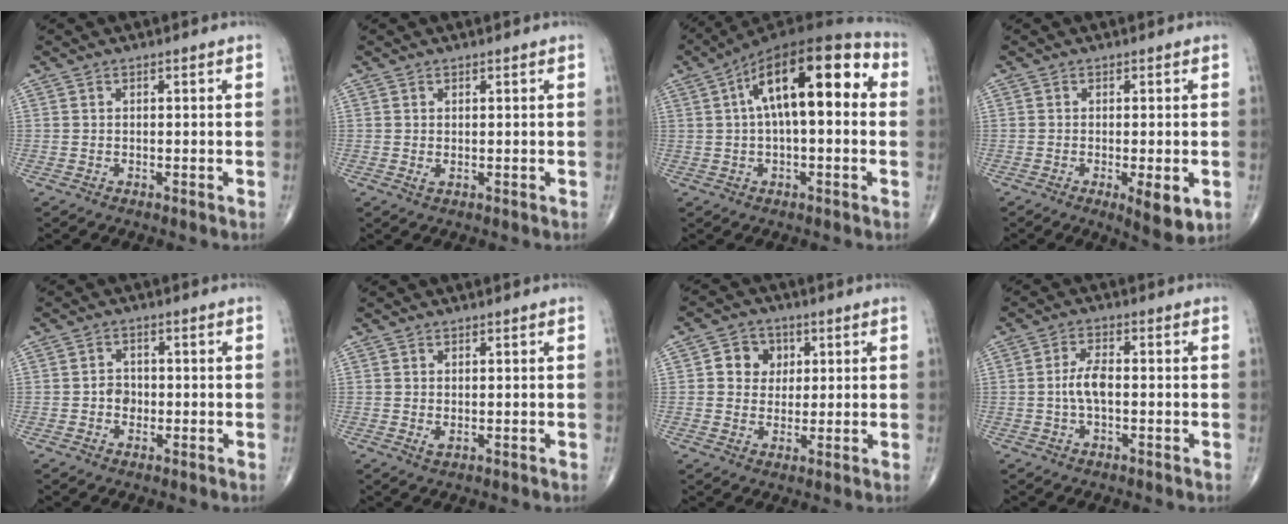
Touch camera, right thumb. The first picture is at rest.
{"total": 0.8, "force": [0.1, 0.4, 0.7], "torque": [-0.017, -0.001, 0.005]}
{"total": 18.9, "force": [3.7, 7.9, 16.8], "torque": [-0.249, 0.043, 0.045]}
{"total": 6.1, "force": [-1.8, 1.8, 5.5], "torque": [-0.080, -0.016, -0.023]}
{"total": 2.8, "force": [-0.5, 2.3, 1.4], "torque": [-0.009, 0.006, -0.012]}
{"total": 1.1, "force": [0.1, 0.6, 1.0], "torque": [-0.020, -0.004, 0.006]}
{"total": 6.4, "force": [1.6, 5.6, 2.5], "torque": [-0.004, 0.001, 0.022]}
{"total": 6.4, "force": [-1.2, 2.8, 5.6], "torque": [-0.115, 0.022, -0.028]}